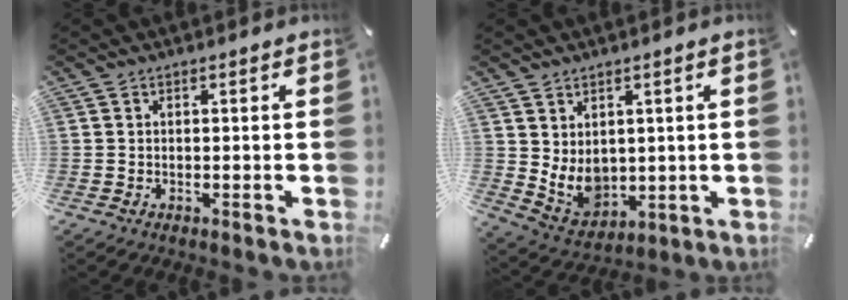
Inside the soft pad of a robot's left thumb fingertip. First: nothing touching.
{"total": 7.7, "force": [2.2, 6.5, 3.4], "torque": [-0.071, -0.027, 0.047]}